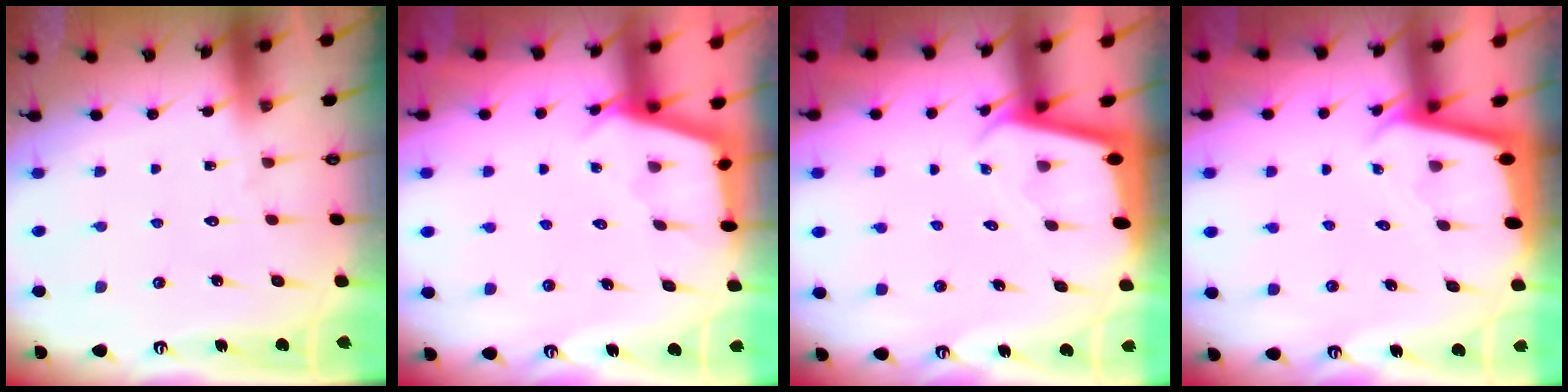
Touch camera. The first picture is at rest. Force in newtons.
{"total": 2.8, "press": 2.8, "slide": 0.3}
{"total": 1.9, "press": 1.9, "slide": 0.1}
{"total": 1.9, "press": 1.9, "slide": 0.1}